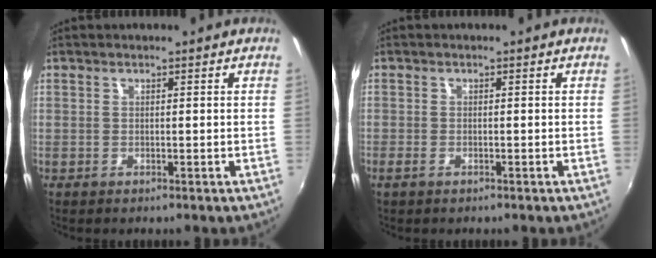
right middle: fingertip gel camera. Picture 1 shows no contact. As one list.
[{"total": 1.4, "force": [-1.2, 0.3, 0.8], "torque": [-0.014, -0.003, -0.018]}]